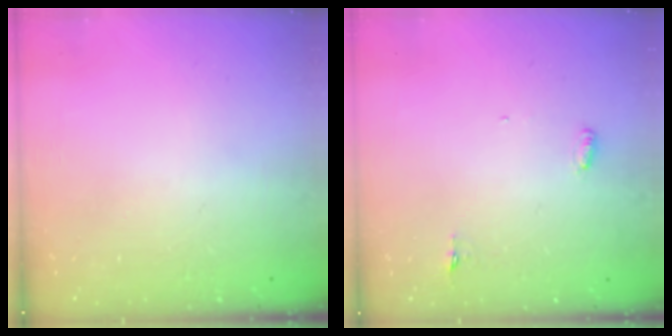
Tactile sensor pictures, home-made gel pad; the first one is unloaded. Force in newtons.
{"total": 3.0, "press": 2.8, "slide": 0.9}